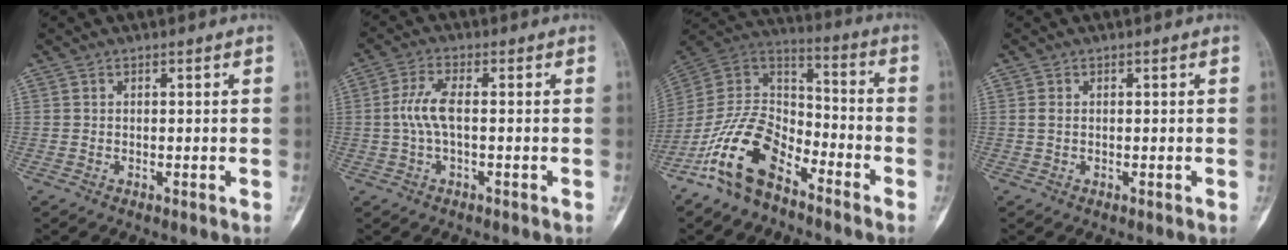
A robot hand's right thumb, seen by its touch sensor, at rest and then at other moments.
{"total": 5.5, "force": [-0.2, 2.0, 5.2], "torque": [-0.126, 0.013, -0.008]}
{"total": 15.8, "force": [-9.9, 8.2, 9.2], "torque": [-0.165, 0.080, -0.197]}
{"total": 0.9, "force": [0.1, 0.6, 0.7], "torque": [-0.018, -0.001, 0.000]}